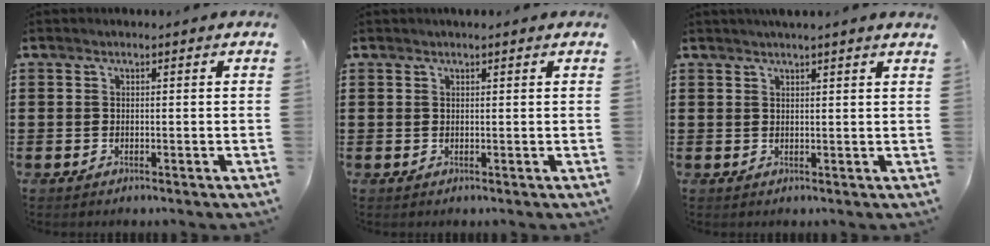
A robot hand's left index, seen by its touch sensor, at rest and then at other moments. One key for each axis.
{"total": 0.9, "fx": 0.8, "fy": 0.0, "fz": 0.5, "tx": -0.011, "ty": 0.001, "tz": 0.015}
{"total": 2.0, "fx": 1.8, "fy": -0.4, "fz": 0.7, "tx": -0.015, "ty": 0.001, "tz": 0.035}